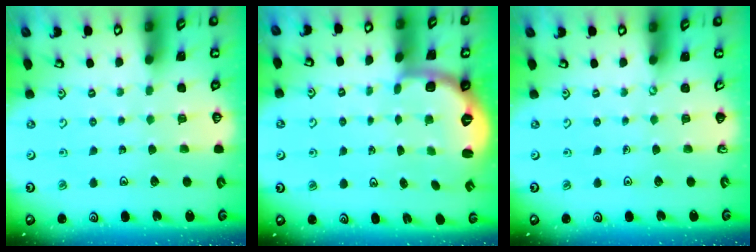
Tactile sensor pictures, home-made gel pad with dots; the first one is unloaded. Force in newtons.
{"total": 2.7, "press": 1.7, "slide": 2.1}
{"total": 0.0}